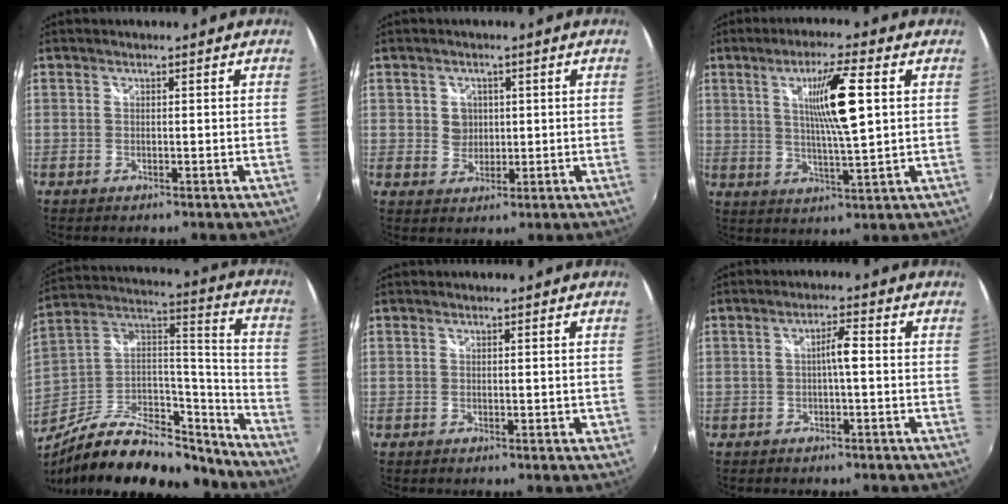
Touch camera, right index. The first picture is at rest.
{"total": 3.7, "force": [0.5, 3.5, 1.0], "torque": [-0.014, 0.005, 0.010]}
{"total": 9.8, "force": [3.1, -1.1, 9.3], "torque": [-0.151, -0.010, 0.057]}
{"total": 24.4, "force": [-18.7, 8.4, 13.2], "torque": [-0.228, 0.014, -0.289]}
{"total": 1.0, "force": [-0.2, 0.6, 0.8], "torque": [-0.009, 0.000, -0.002]}
{"total": 2.9, "force": [-0.3, 0.2, 2.9], "torque": [-0.051, 0.007, -0.005]}